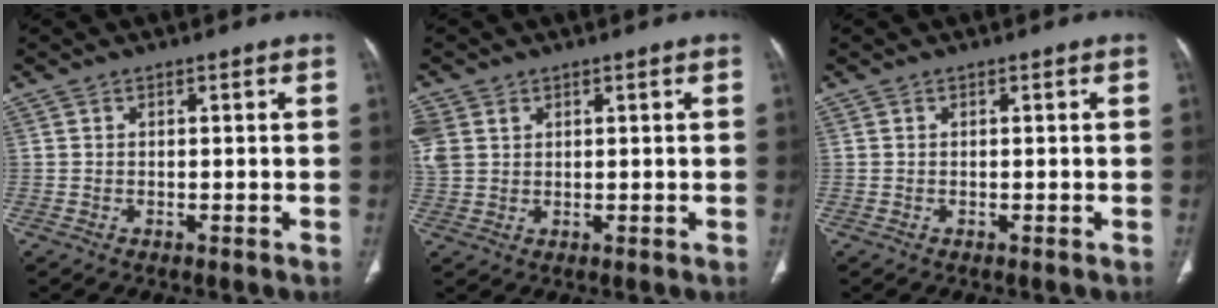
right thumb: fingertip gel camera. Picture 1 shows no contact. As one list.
[{"total": 6.9, "force": [2.3, 5.4, 3.7], "torque": [-0.107, 0.011, 0.055]}, {"total": 0.0}]